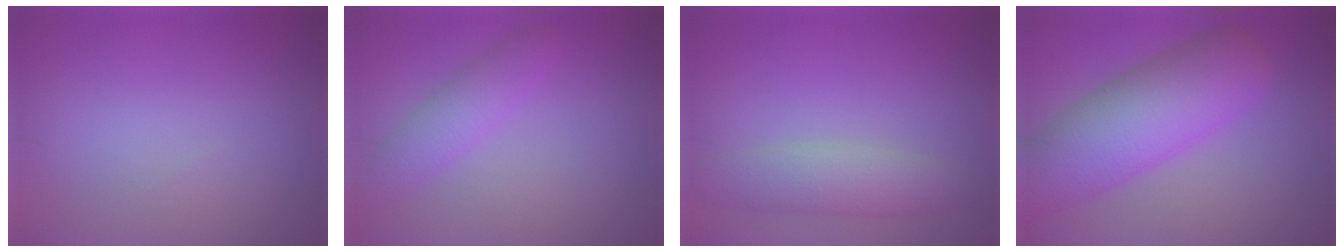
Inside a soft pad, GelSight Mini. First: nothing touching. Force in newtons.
{"total": 2.8, "press": 2.8, "slide": 0.1}
{"total": 3.6, "press": 3.5, "slide": 0.2}
{"total": 9.0, "press": 9.0, "slide": 0.4}